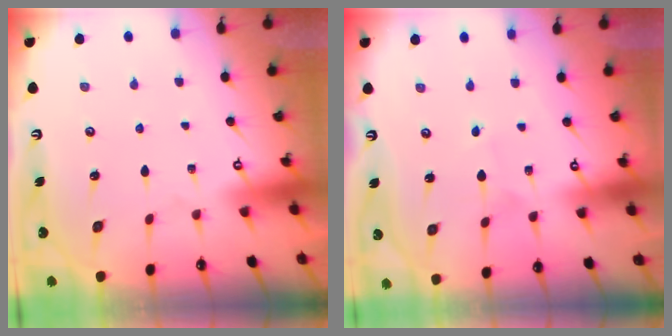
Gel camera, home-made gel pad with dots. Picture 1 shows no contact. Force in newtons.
{"total": 1.9, "press": 1.9, "slide": 0.2}